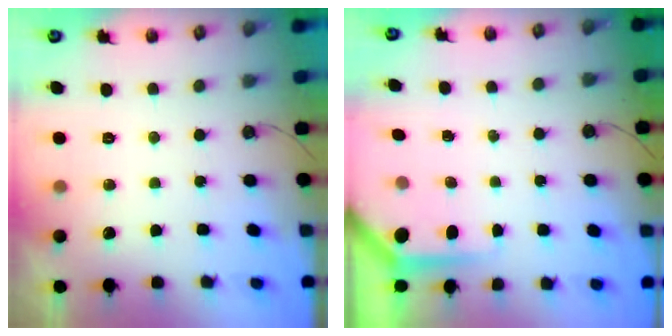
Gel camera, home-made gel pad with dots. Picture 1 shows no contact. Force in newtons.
{"total": 4.4, "press": 4.4, "slide": 0.4}